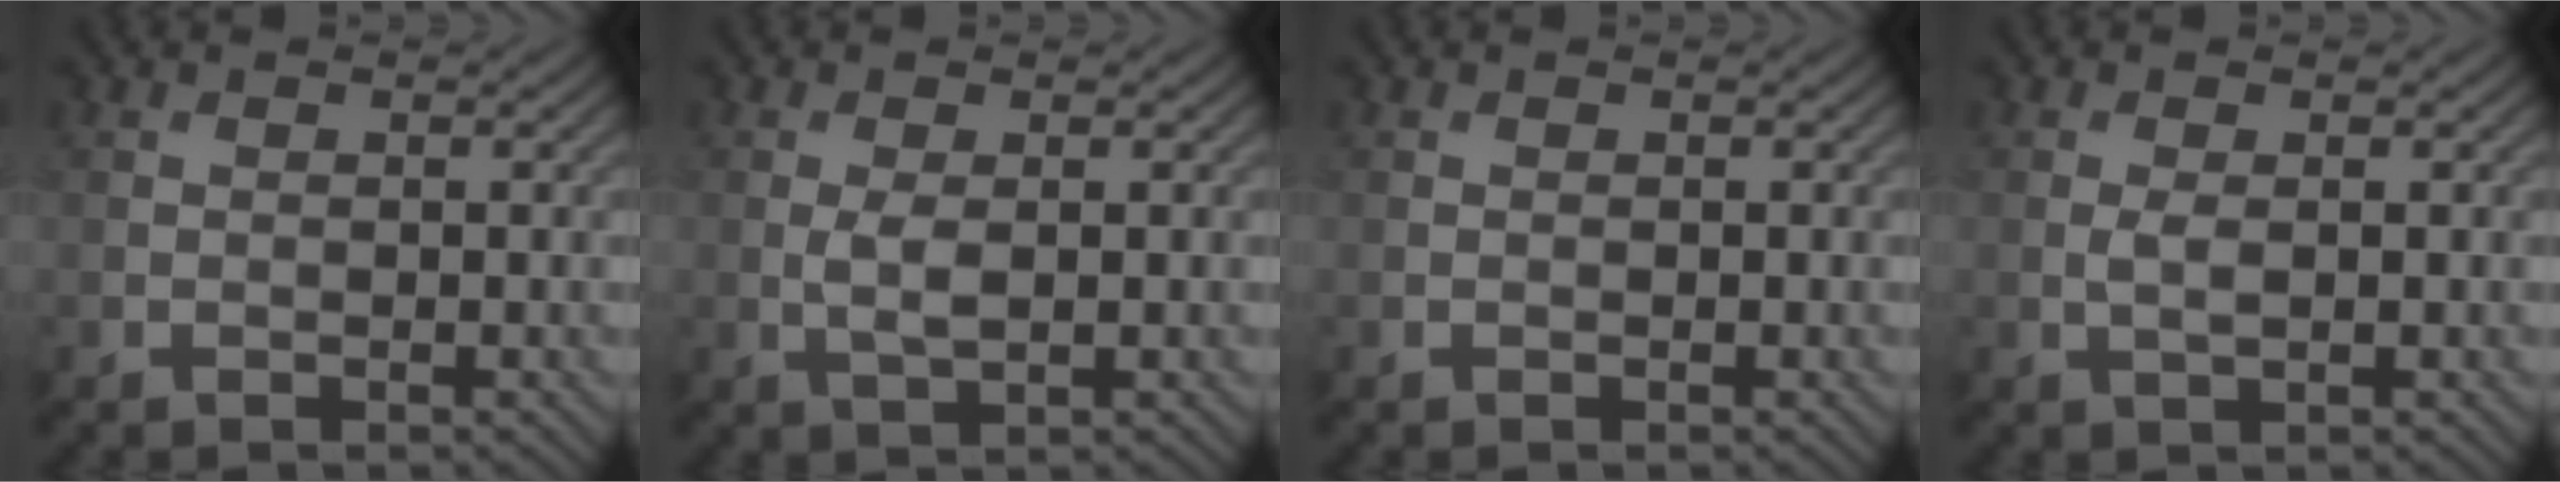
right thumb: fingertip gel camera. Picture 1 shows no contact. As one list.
[{"total": 2.2, "force": [0.1, 0.8, 2.1], "torque": [-0.053, -0.002, 0.004]}, {"total": 0.0}, {"total": 1.4, "force": [0.1, 0.5, 1.3], "torque": [-0.034, -0.001, 0.002]}]